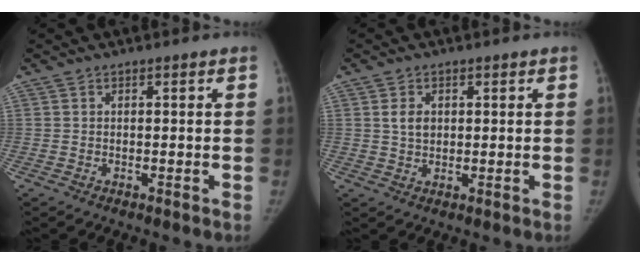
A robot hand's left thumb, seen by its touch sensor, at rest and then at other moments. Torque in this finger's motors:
{"motor_torque": [-0.04, 0.20, 0.53, -0.42, 0.01]}